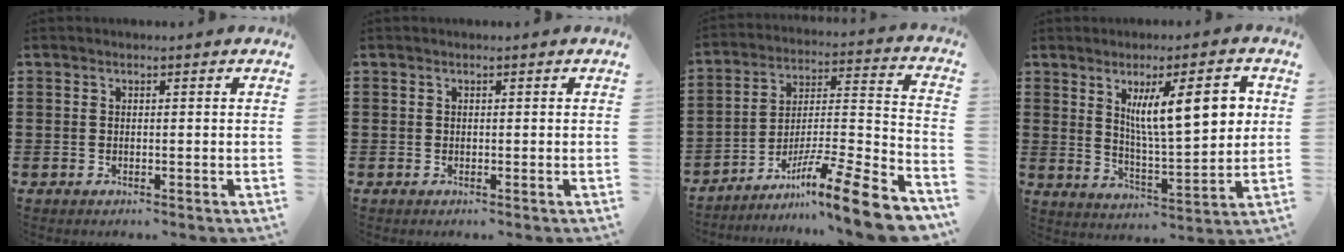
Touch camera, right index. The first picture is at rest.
{"total": 0.0}
{"total": 12.5, "force": [-9.1, 0.6, 8.5], "torque": [-0.117, 0.018, -0.167]}
{"total": 11.9, "force": [3.9, 3.2, 10.8], "torque": [-0.176, -0.001, 0.059]}